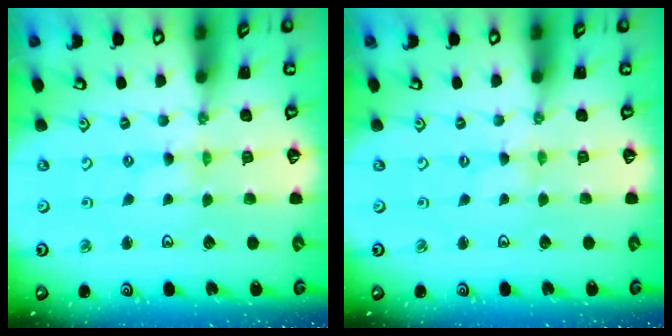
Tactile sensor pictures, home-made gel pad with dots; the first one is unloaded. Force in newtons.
{"total": 0.0}